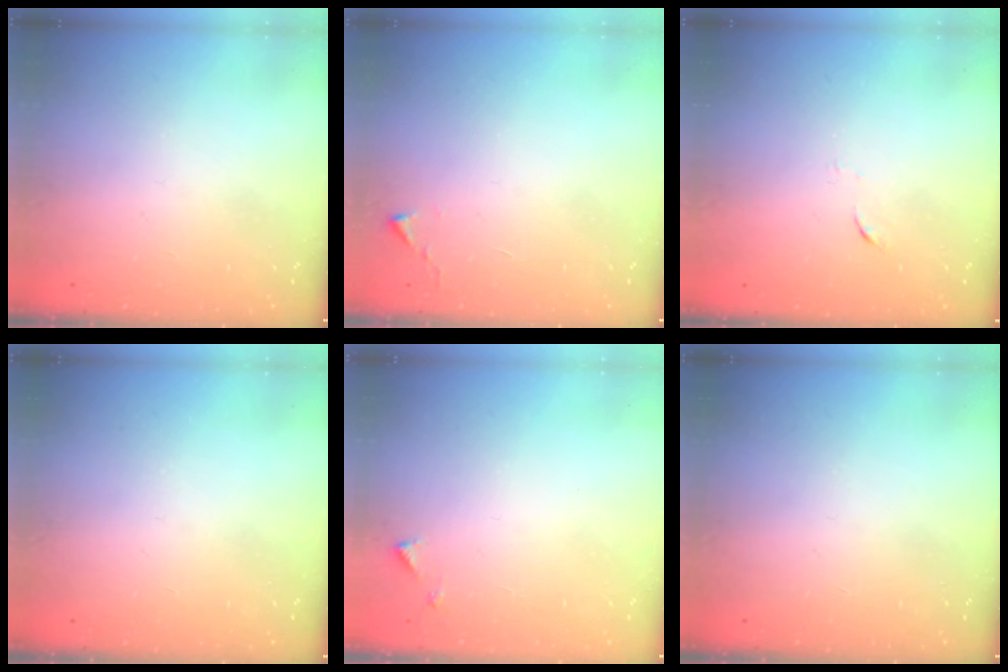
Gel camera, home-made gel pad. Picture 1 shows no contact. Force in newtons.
{"total": 2.7, "press": 2.7, "slide": 0.5}
{"total": 4.0, "press": 4.0, "slide": 0.6}
{"total": 0.0}
{"total": 3.2, "press": 3.2, "slide": 0.3}
{"total": 0.0}